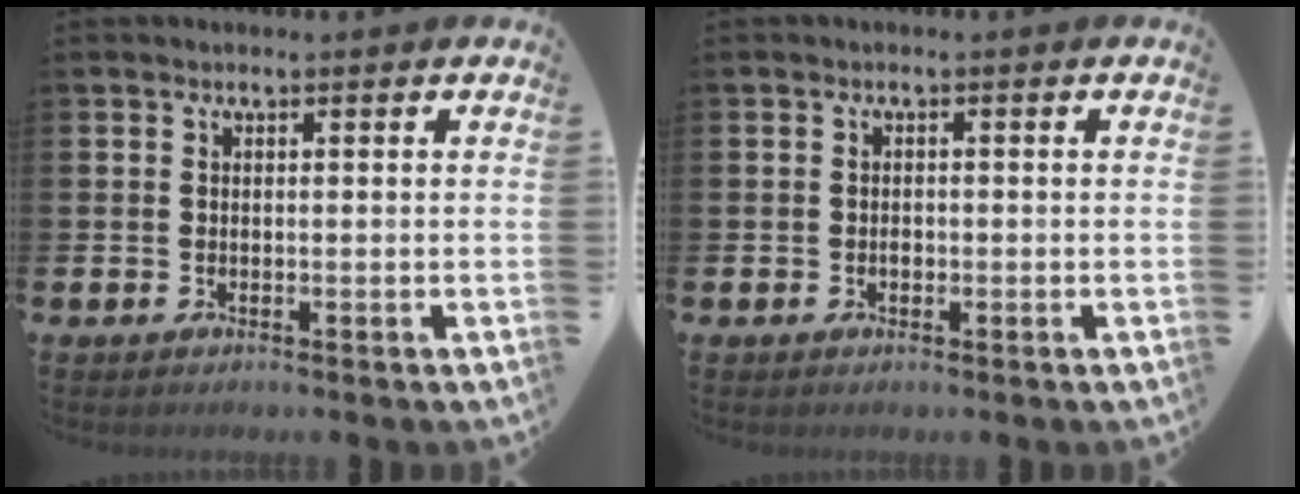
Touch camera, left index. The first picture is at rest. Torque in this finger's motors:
{"motor_torque": [0.18, 0.00, 0.01, 0.03]}